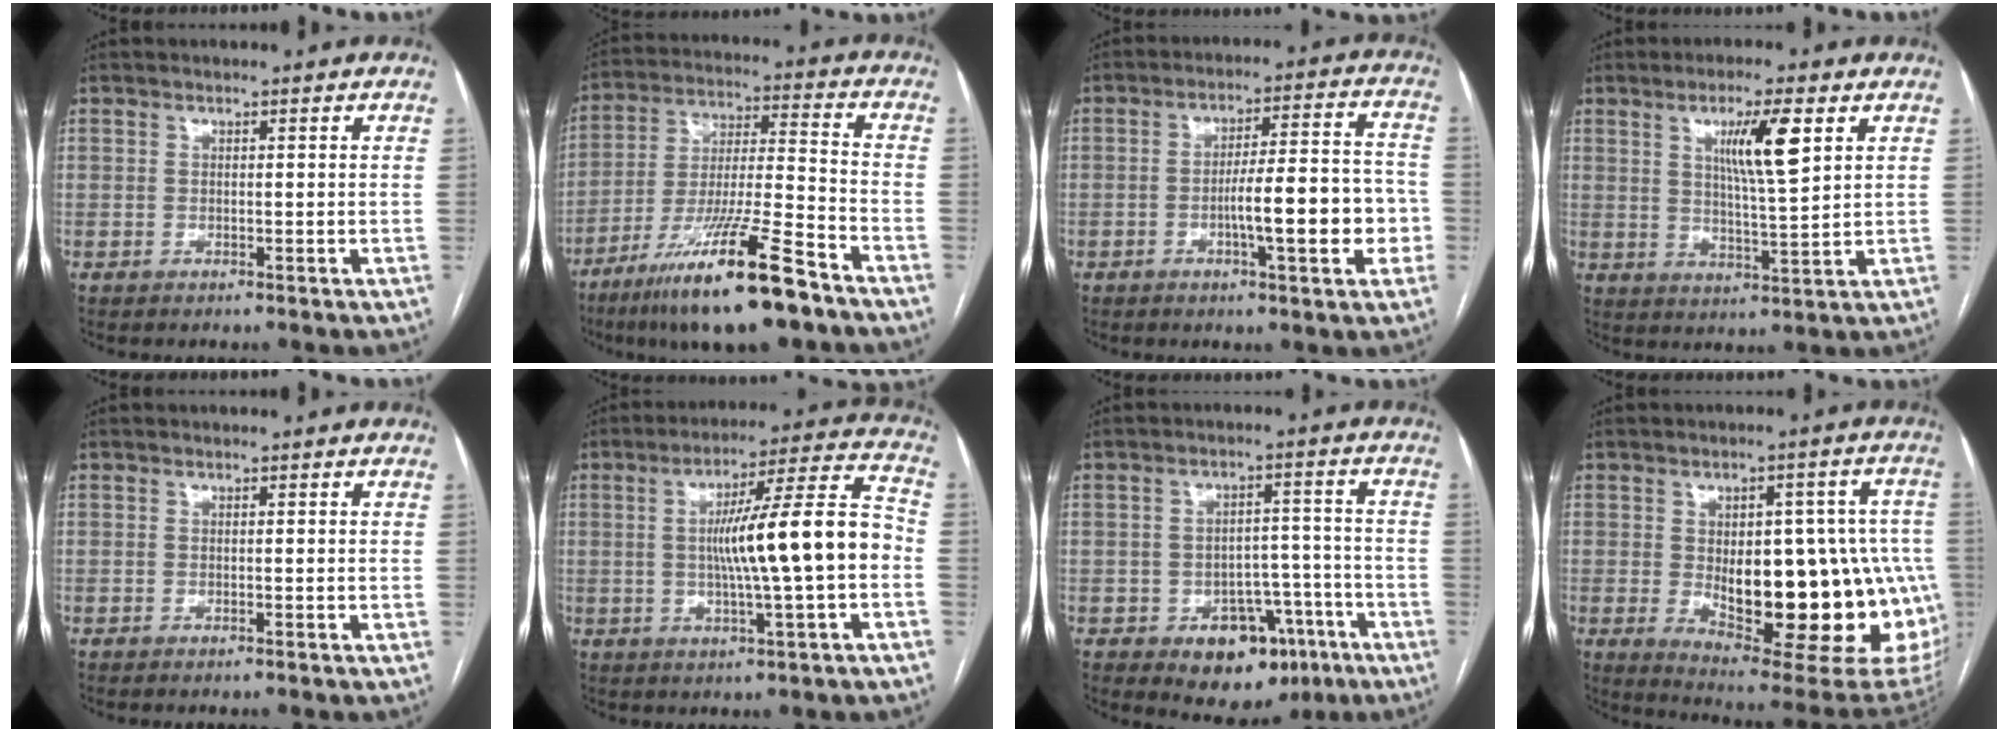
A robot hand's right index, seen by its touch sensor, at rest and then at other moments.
{"total": 18.5, "force": [-12.2, 1.1, 13.8], "torque": [-0.248, -0.034, -0.218]}
{"total": 13.7, "force": [-3.5, 2.1, 13.0], "torque": [-0.200, 0.018, -0.051]}
{"total": 8.4, "force": [3.3, 0.5, 7.7], "torque": [-0.135, -0.003, 0.057]}
{"total": 0.0}
{"total": 14.3, "force": [-1.3, 0.3, 14.3], "torque": [-0.223, 0.019, -0.022]}
{"total": 10.6, "force": [-5.5, 6.7, 6.0], "torque": [-0.062, 0.024, -0.066]}
{"total": 25.7, "force": [-3.6, 10.2, 23.3], "torque": [-0.239, 0.010, -0.019]}